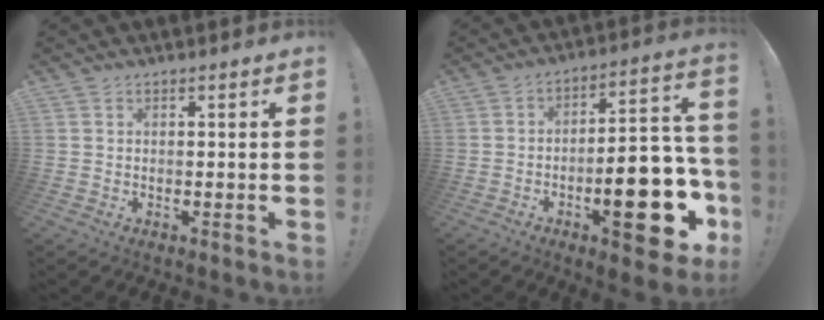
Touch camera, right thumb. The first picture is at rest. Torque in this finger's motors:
{"motor_torque": [1.29, 1.66, 1.50, -1.27, 0.53]}